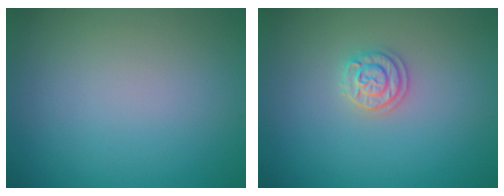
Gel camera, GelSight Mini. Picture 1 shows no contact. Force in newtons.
{"total": 2.1, "press": 2.0, "slide": 0.6}